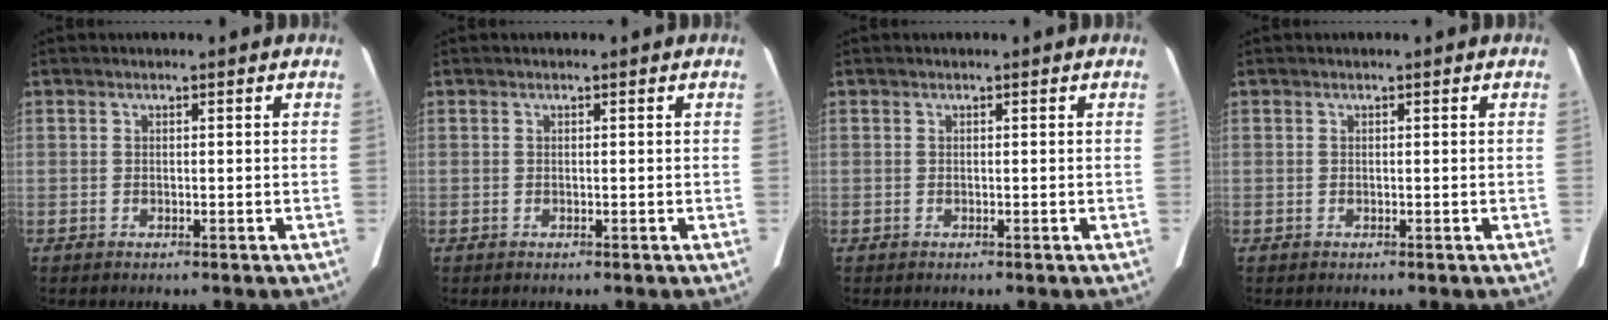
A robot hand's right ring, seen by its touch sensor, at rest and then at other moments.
{"total": 0.0}
{"total": 0.0}
{"total": 0.0}